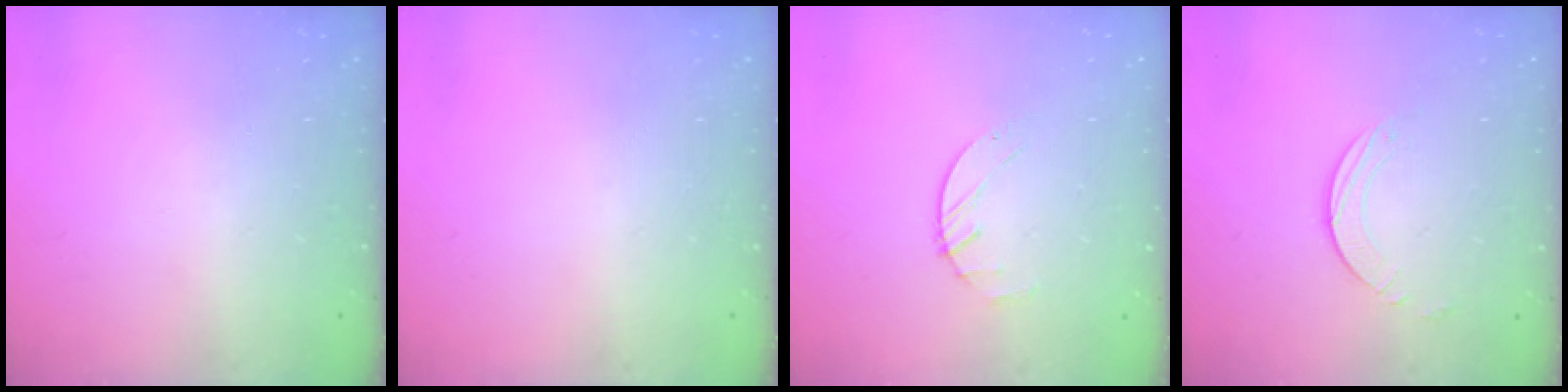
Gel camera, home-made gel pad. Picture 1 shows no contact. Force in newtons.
{"total": 0.0}
{"total": 1.4, "press": 1.3, "slide": 0.2}
{"total": 1.7, "press": 1.7, "slide": 0.2}